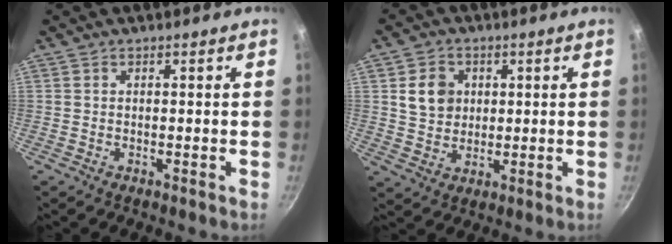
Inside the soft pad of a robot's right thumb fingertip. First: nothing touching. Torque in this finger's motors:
{"motor_torque": [0.31, 0.32, 0.64, 0.37, 0.10]}